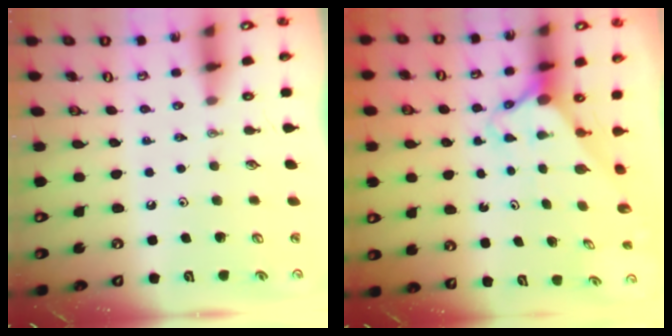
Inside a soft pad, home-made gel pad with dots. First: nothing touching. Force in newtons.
{"total": 2.9, "press": 2.9, "slide": 0.2}